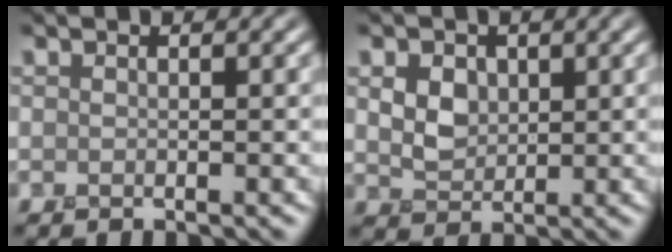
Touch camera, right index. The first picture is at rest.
{"total": 3.5, "force": [0.9, 2.6, 2.1], "torque": [-0.054, 0.000, 0.013]}